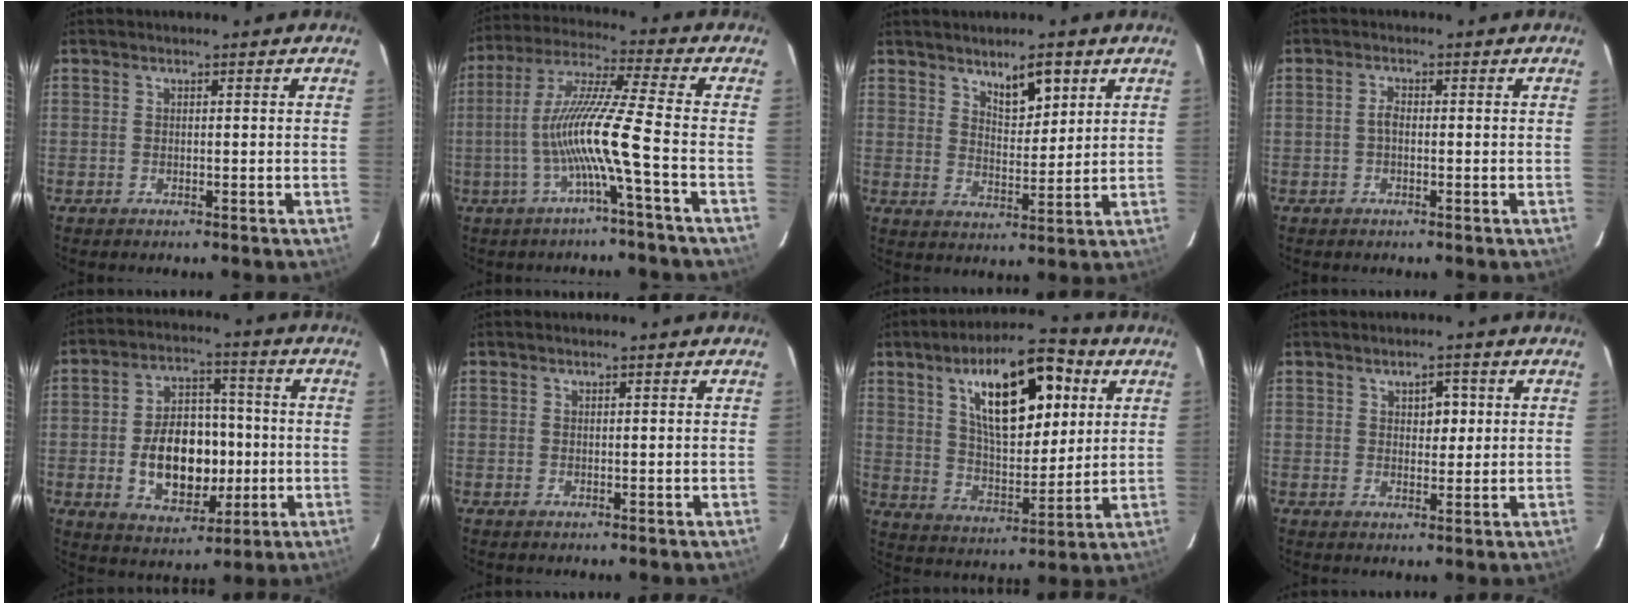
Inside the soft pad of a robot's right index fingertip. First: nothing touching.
{"total": 12.0, "force": [-3.7, -1.7, 11.2], "torque": [-0.220, 0.002, -0.070]}
{"total": 6.9, "force": [4.5, 2.7, 4.5], "torque": [-0.064, -0.003, 0.077]}
{"total": 1.5, "force": [-0.3, 0.8, 1.2], "torque": [-0.025, 0.006, -0.007]}
{"total": 14.2, "force": [-2.1, 9.3, 10.6], "torque": [-0.202, 0.018, -0.014]}
{"total": 0.0}
{"total": 18.7, "force": [7.7, 7.9, 15.1], "torque": [-0.247, 0.027, 0.135]}
{"total": 3.7, "force": [1.3, 2.3, 2.6], "torque": [-0.033, 0.009, 0.021]}